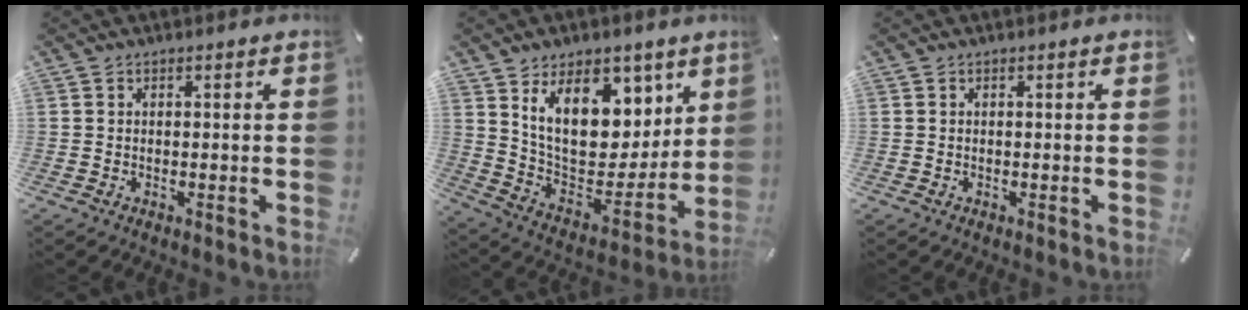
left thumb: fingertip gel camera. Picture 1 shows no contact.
{"total": 17.9, "force": [9.2, 11.5, 10.3], "torque": [-0.162, -0.066, 0.168]}
{"total": 0.0}